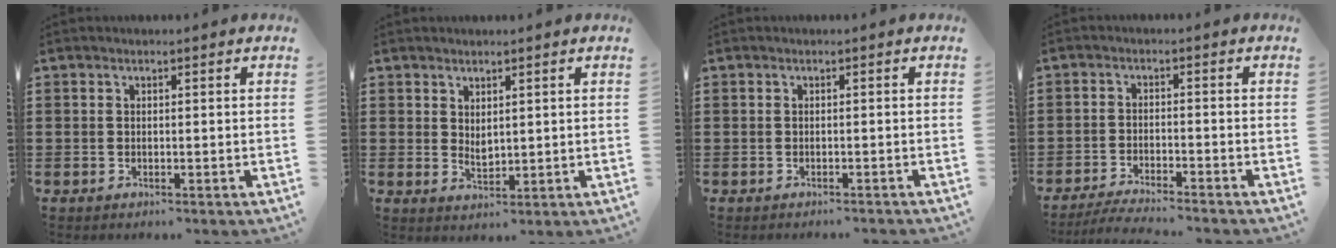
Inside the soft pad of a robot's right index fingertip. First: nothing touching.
{"total": 1.9, "force": [1.3, 0.9, 1.2], "torque": [-0.023, 0.000, 0.024]}
{"total": 0.6, "force": [-0.6, -0.1, 0.0], "torque": [-0.001, -0.002, -0.013]}
{"total": 3.5, "force": [-3.4, -0.3, 0.8], "torque": [-0.013, -0.004, -0.066]}